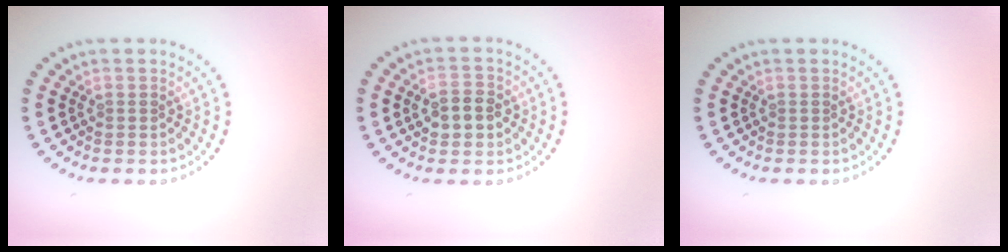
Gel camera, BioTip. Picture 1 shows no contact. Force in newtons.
{"total": 2.9, "press": 2.9, "slide": 0.2}
{"total": 0.0}